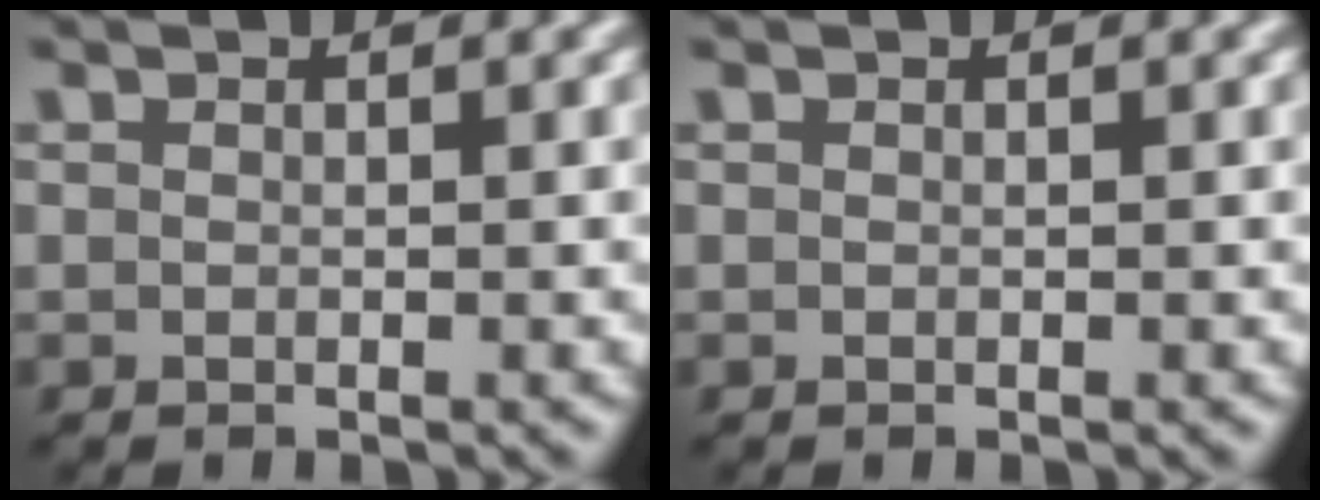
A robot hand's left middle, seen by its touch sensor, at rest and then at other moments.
{"total": 0.0}